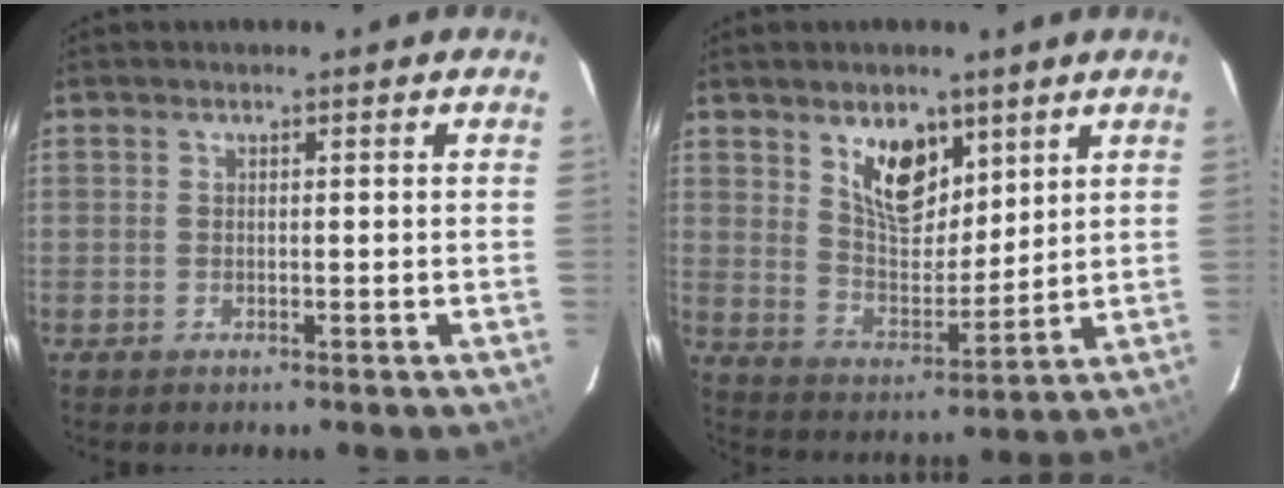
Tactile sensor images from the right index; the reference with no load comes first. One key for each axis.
{"total": 10.4, "fx": 6.0, "fy": 5.5, "fz": 6.5, "tx": -0.106, "ty": -0.002, "tz": 0.115}